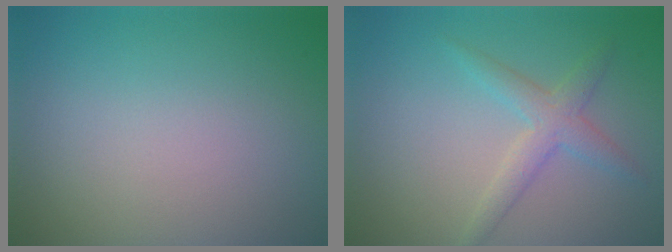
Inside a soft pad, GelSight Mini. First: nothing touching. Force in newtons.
{"total": 2.5, "press": 2.5, "slide": 0.2}